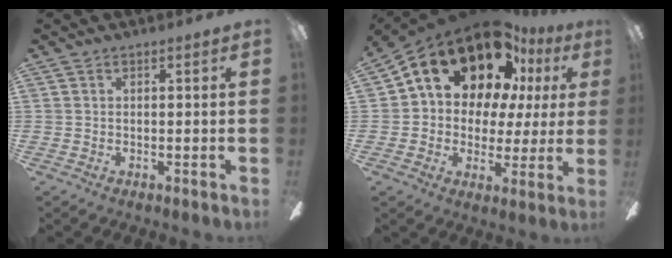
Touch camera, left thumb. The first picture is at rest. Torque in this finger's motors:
{"motor_torque": [0.42, 1.82, 2.40, -0.37, 0.62]}